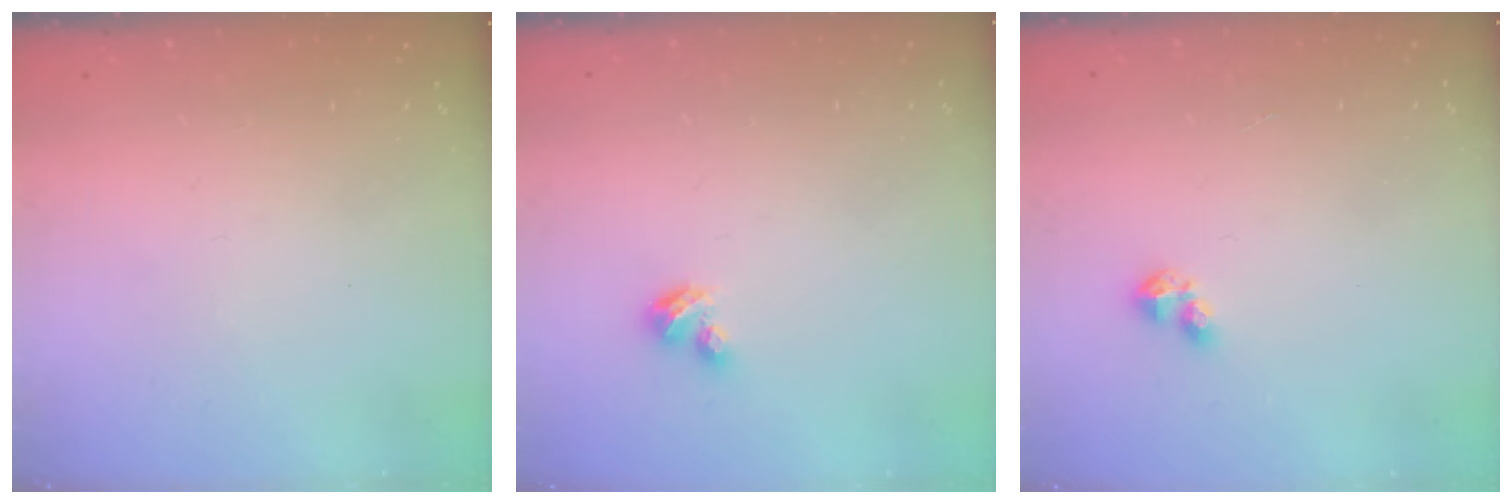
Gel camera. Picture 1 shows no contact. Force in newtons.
{"total": 3.4, "press": 3.4, "slide": 0.3}
{"total": 2.8, "press": 2.8, "slide": 0.6}